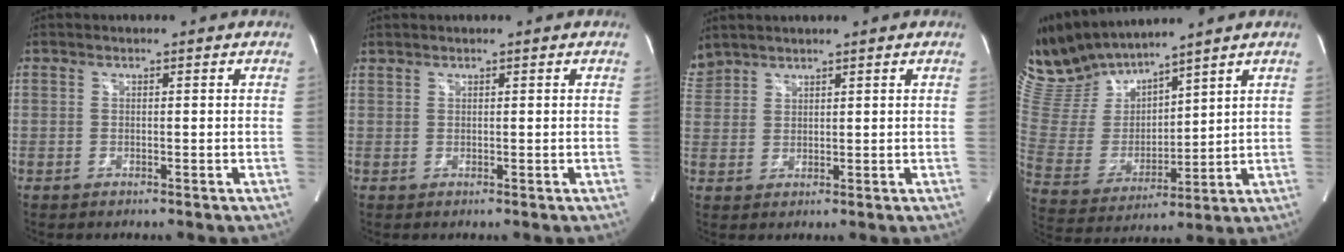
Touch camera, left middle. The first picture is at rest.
{"total": 0.7, "force": [0.7, 0.1, 0.0], "torque": [-0.007, 0.007, 0.019]}
{"total": 3.9, "force": [3.7, 1.0, 0.3], "torque": [-0.020, 0.020, 0.082]}
{"total": 12.3, "force": [11.7, 1.8, 3.2], "torque": [-0.087, 0.001, 0.251]}